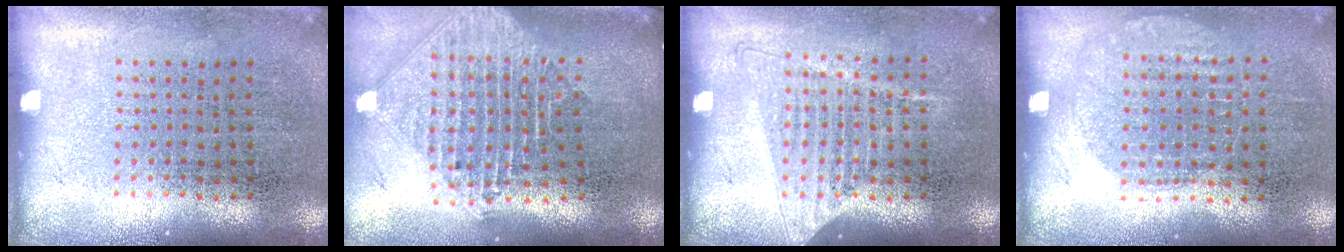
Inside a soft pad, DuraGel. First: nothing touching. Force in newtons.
{"total": 2.5, "press": 1.9, "slide": 1.5}
{"total": 1.0, "press": 0.9, "slide": 0.5}
{"total": 1.0, "press": 0.9, "slide": 0.4}